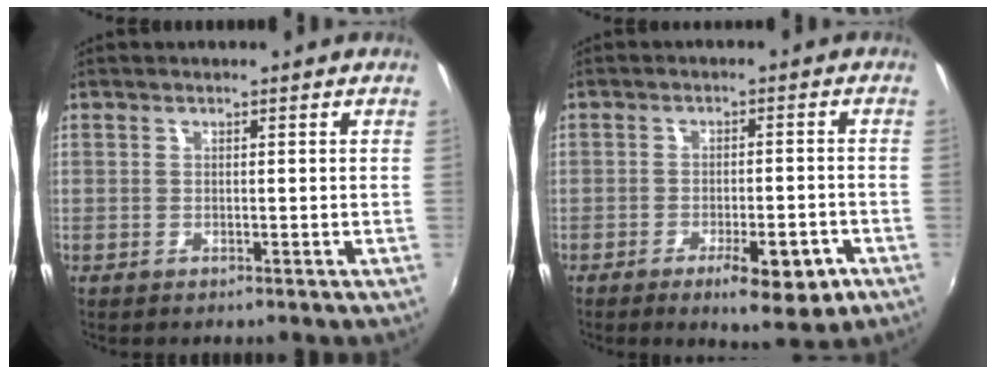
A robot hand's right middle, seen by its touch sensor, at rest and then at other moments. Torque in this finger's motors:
{"motor_torque": [0.18, -1.19, -0.05, -0.03]}